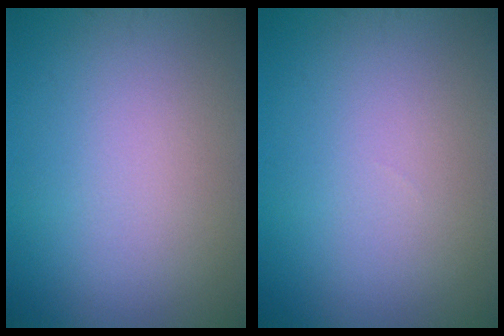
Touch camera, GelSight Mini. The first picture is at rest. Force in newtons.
{"total": 0.0}